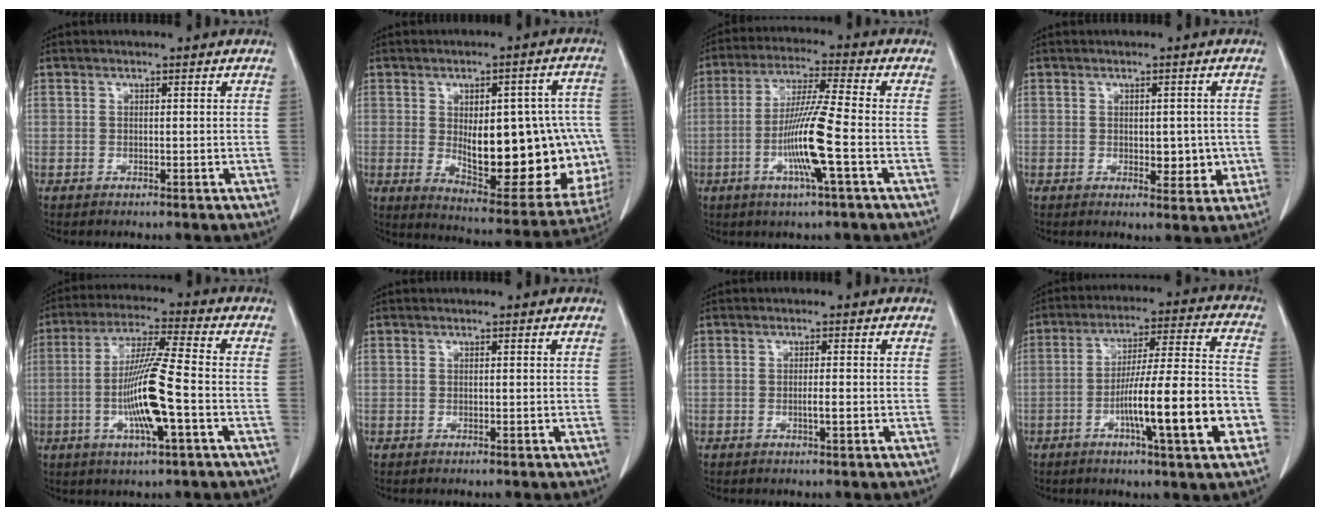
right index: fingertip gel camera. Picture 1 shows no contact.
{"total": 22.9, "force": [-1.9, 8.6, 21.1], "torque": [-0.225, 0.017, 0.009]}
{"total": 10.9, "force": [-3.1, -0.6, 10.4], "torque": [-0.205, -0.012, -0.063]}
{"total": 4.3, "force": [-0.5, 2.4, 3.6], "torque": [-0.034, -0.003, 0.001]}
{"total": 11.9, "force": [-2.8, 0.1, 11.5], "torque": [-0.223, -0.010, -0.057]}
{"total": 0.0}
{"total": 1.4, "force": [-0.4, 0.0, 1.4], "torque": [-0.025, -0.002, -0.006]}
{"total": 16.3, "force": [-5.4, 0.8, 15.4], "torque": [-0.247, 0.003, -0.083]}